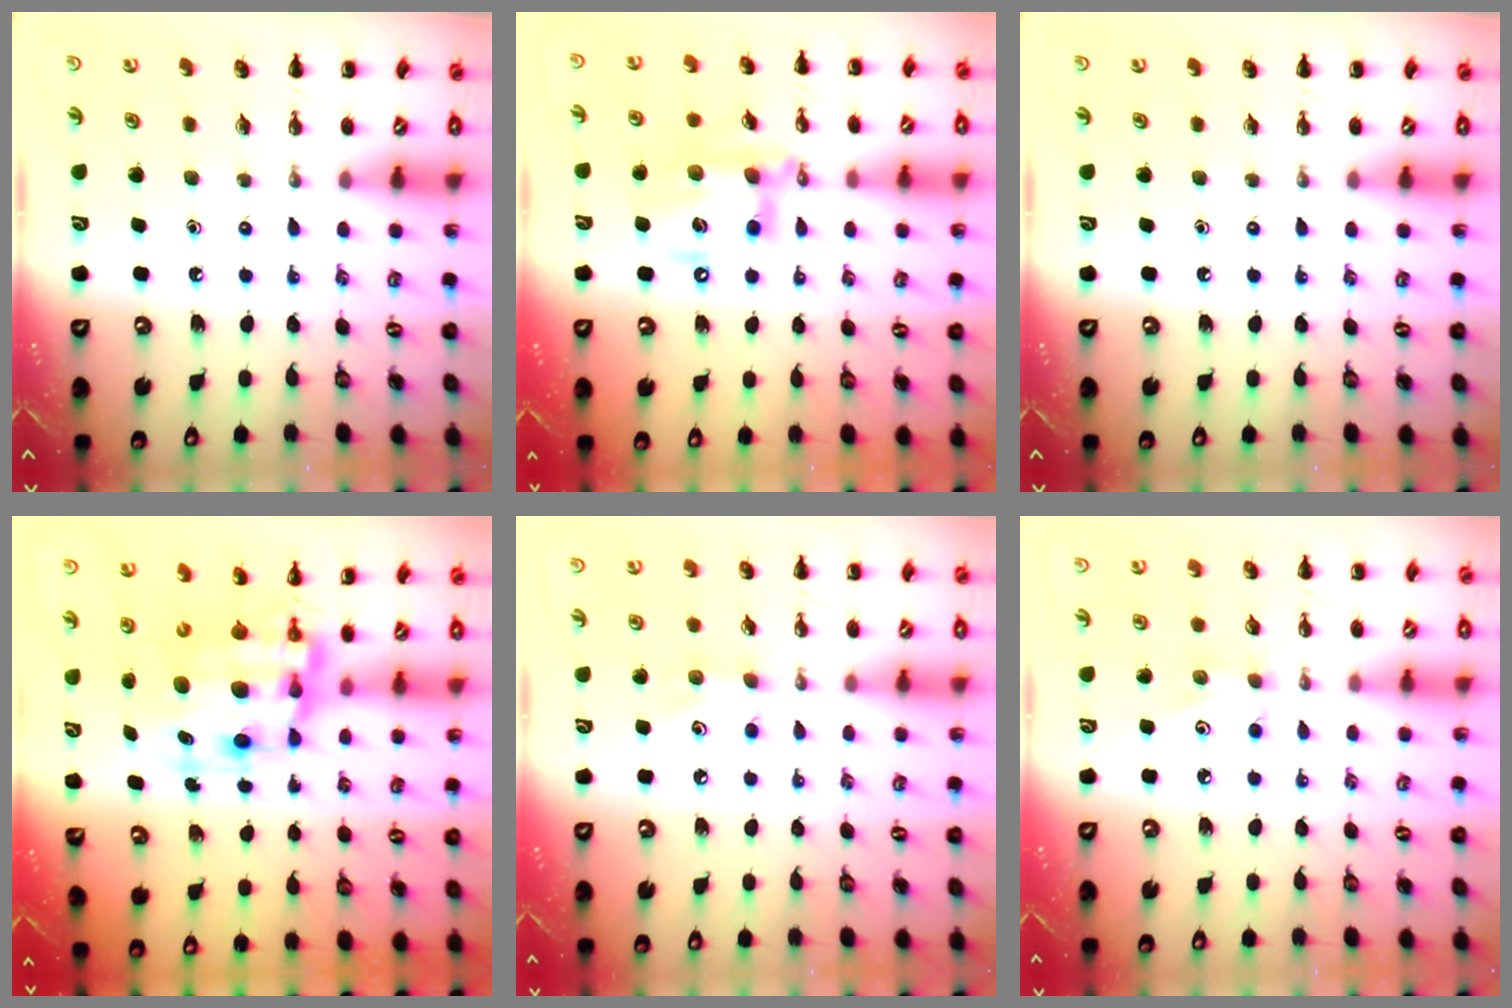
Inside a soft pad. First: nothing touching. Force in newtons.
{"total": 15.7, "press": 15.4, "slide": 2.9}
{"total": 0.0}
{"total": 11.3, "press": 10.9, "slide": 2.8}
{"total": 5.9, "press": 5.7, "slide": 1.5}
{"total": 3.6, "press": 3.5, "slide": 1.0}